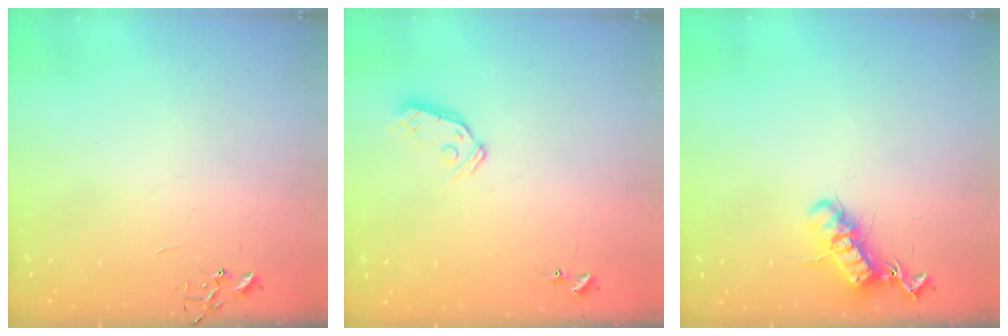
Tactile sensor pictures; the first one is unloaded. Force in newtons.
{"total": 7.5, "press": 7.5, "slide": 0.4}
{"total": 13.3, "press": 13.3, "slide": 0.9}